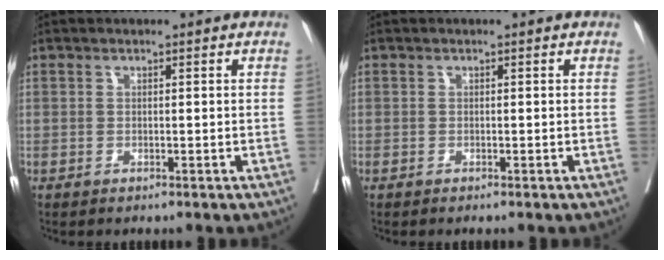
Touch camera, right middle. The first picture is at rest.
{"total": 0.0}